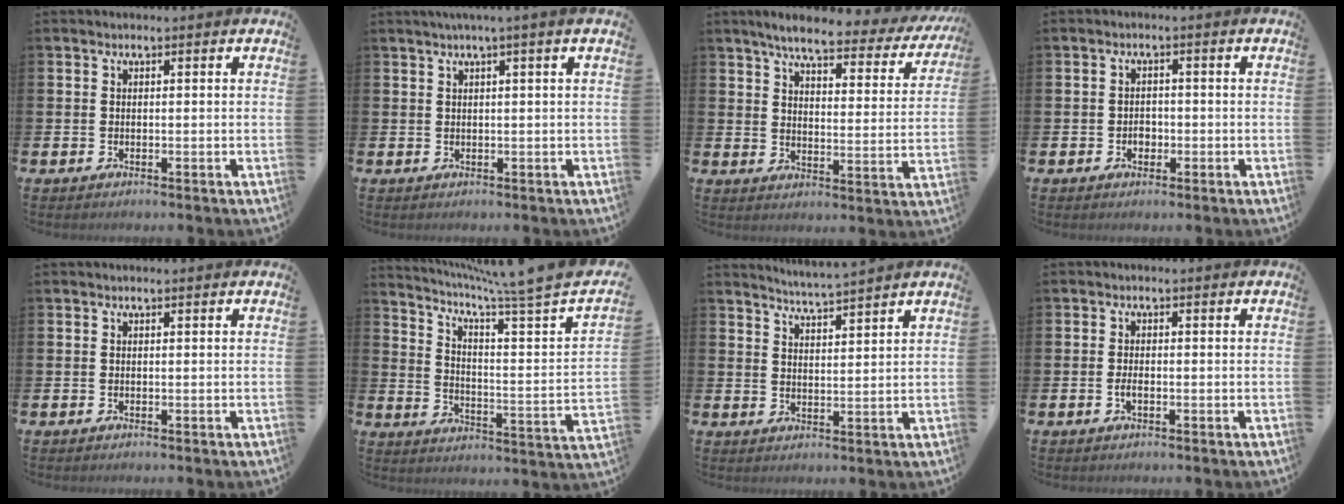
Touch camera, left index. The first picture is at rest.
{"total": 1.8, "force": [1.1, -0.6, 1.3], "torque": [-0.030, 0.000, 0.019]}
{"total": 6.0, "force": [5.1, 1.1, 3.0], "torque": [-0.066, -0.036, 0.076]}
{"total": 1.8, "force": [-0.5, 1.5, 0.8], "torque": [-0.008, 0.001, -0.014]}
{"total": 0.0}
{"total": 5.9, "force": [4.8, -0.3, 3.4], "torque": [-0.069, -0.060, 0.067]}
{"total": 4.2, "force": [4.1, -0.8, 0.1], "torque": [-0.018, -0.026, 0.074]}
{"total": 1.2, "force": [-0.4, 0.5, 1.0], "torque": [-0.025, 0.002, -0.006]}